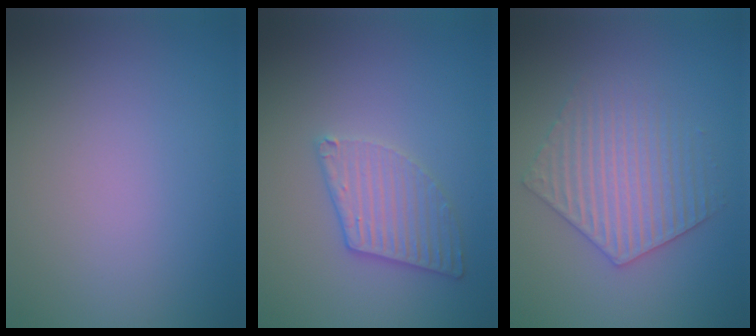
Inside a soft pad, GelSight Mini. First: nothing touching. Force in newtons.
{"total": 3.2, "press": 3.0, "slide": 0.9}
{"total": 3.8, "press": 3.8, "slide": 0.6}